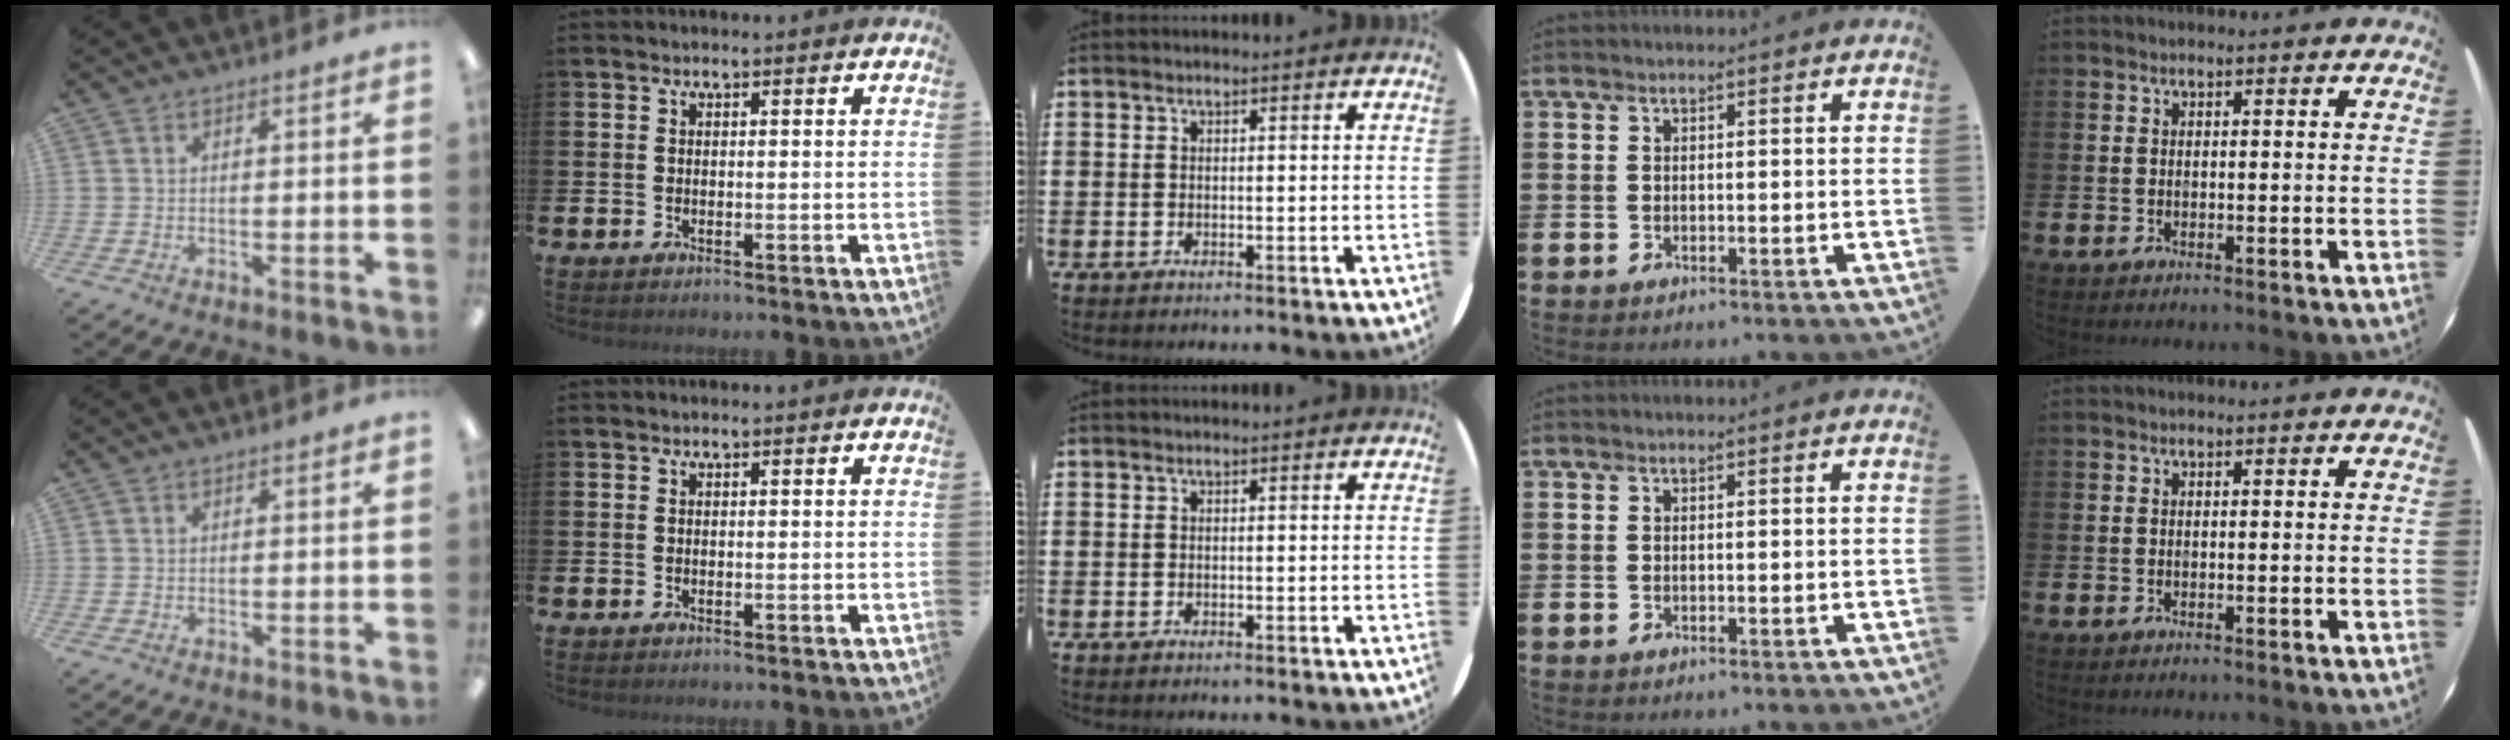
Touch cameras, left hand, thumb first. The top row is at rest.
{}